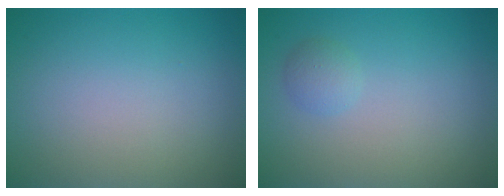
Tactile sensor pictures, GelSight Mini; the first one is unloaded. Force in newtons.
{"total": 1.2, "press": 1.2, "slide": 0.1}